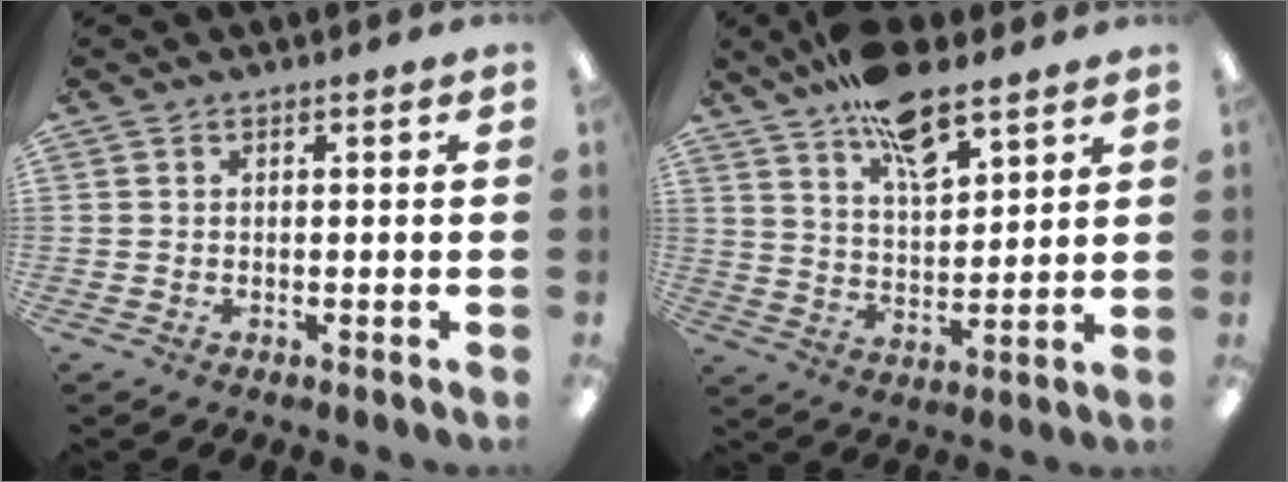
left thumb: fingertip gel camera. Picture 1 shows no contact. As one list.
[{"total": 13.3, "force": [9.4, 5.5, 7.7], "torque": [-0.123, -0.045, 0.166]}]